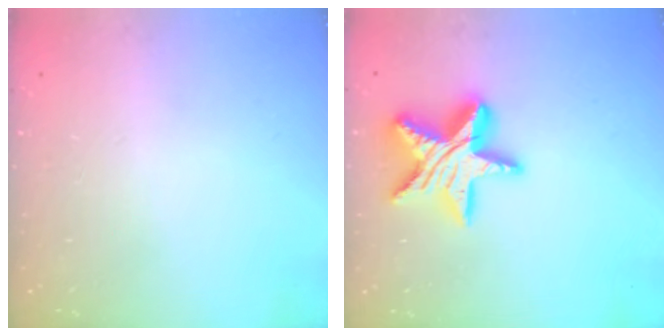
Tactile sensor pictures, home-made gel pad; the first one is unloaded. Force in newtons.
{"total": 17.3, "press": 17.2, "slide": 1.5}